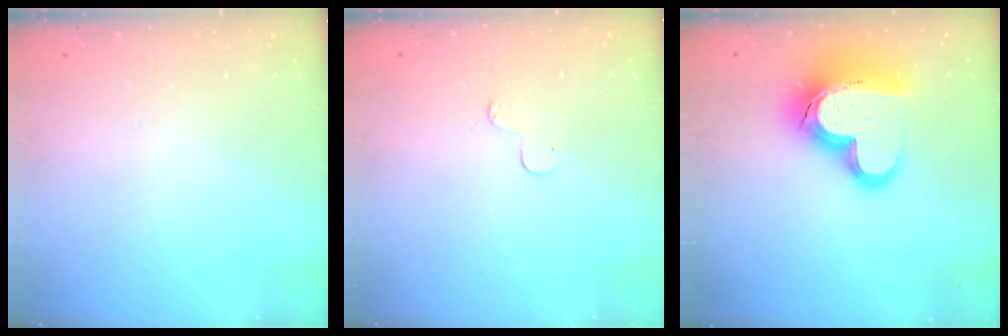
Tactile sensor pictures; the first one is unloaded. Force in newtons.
{"total": 3.3, "press": 3.3, "slide": 0.3}
{"total": 20.9, "press": 20.8, "slide": 1.9}